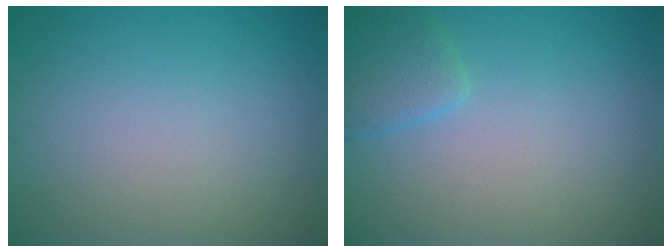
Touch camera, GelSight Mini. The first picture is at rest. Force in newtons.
{"total": 2.0, "press": 2.0, "slide": 0.1}